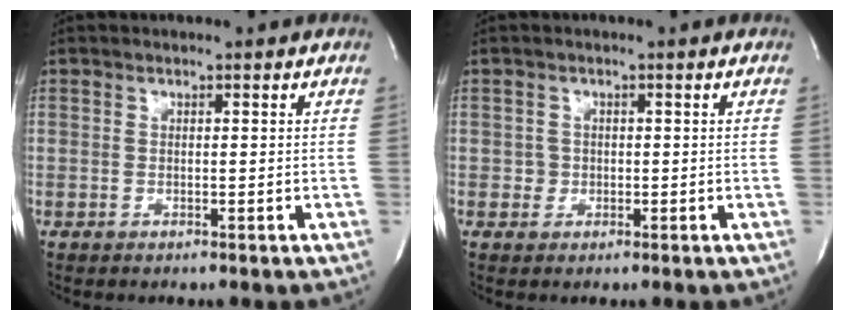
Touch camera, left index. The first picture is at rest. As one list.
[{"total": 1.3, "force": [-0.3, 1.2, 0.0], "torque": [0.005, 0.001, -0.006]}]